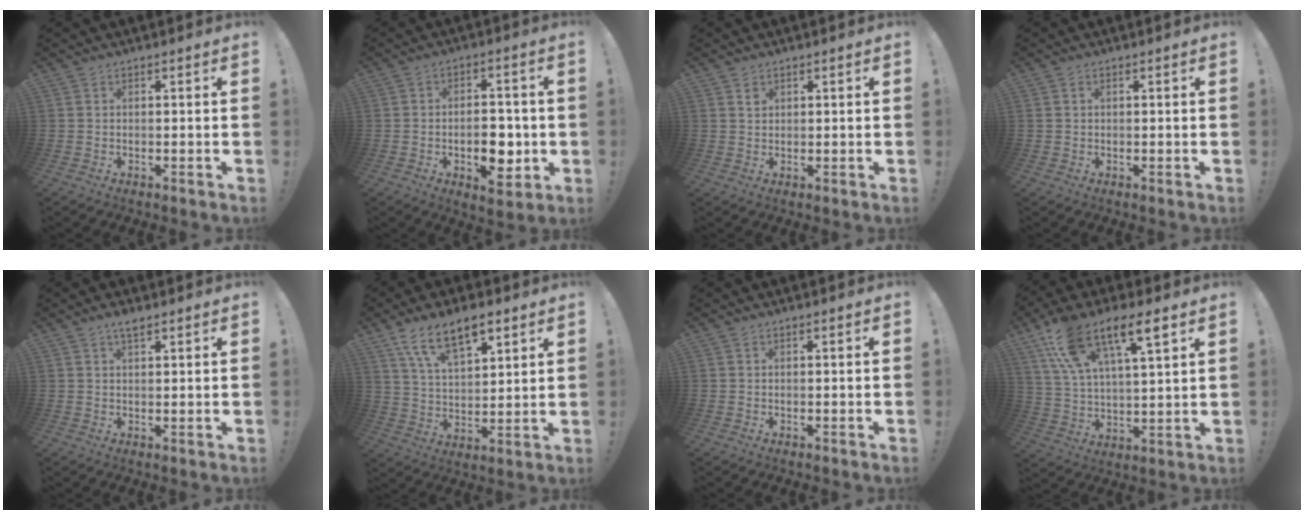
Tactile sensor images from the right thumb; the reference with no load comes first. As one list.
[{"total": 10.0, "force": [-2.6, 6.0, 7.6], "torque": [-0.109, 0.014, -0.039]}, {"total": 1.4, "force": [0.9, 1.0, 0.4], "torque": [0.006, -0.005, 0.014]}, {"total": 0.6, "force": [0.3, 0.5, 0.2], "torque": [-0.010, 0.006, 0.007]}, {"total": 2.7, "force": [2.0, 0.6, 1.7], "torque": [-0.025, -0.007, 0.033]}, {"total": 13.4, "force": [8.4, 6.2, 8.5], "torque": [-0.142, -0.035, 0.152]}, {"total": 0.0}, {"total": 15.4, "force": [9.3, 5.6, 10.9], "torque": [-0.192, -0.036, 0.160]}]